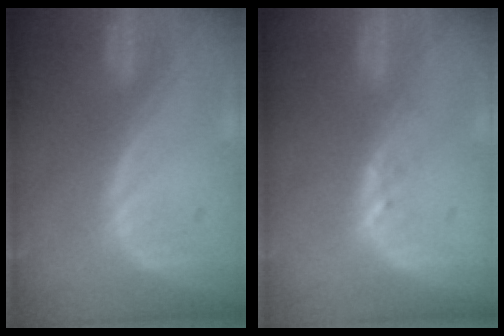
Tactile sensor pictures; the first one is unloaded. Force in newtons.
{"total": 1.2, "press": 1.1, "slide": 0.2}